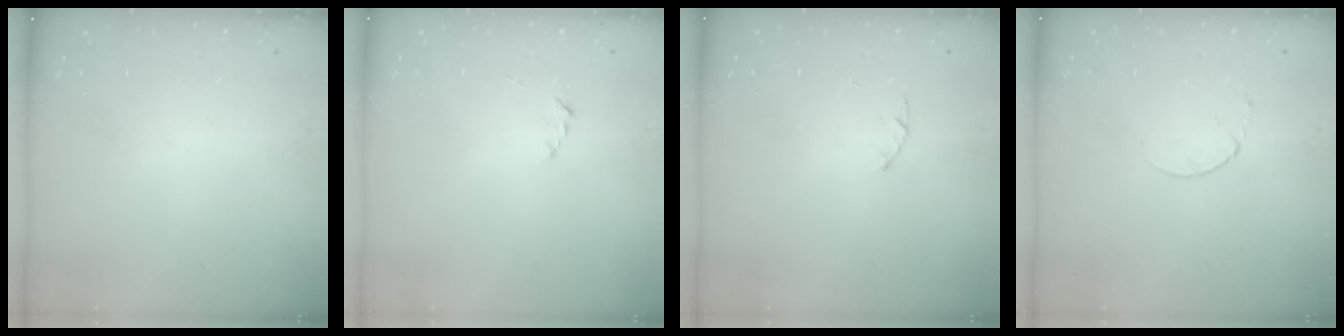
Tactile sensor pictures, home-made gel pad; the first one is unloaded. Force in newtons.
{"total": 1.9, "press": 1.9, "slide": 0.2}
{"total": 1.0, "press": 0.9, "slide": 0.3}
{"total": 2.6, "press": 2.6, "slide": 0.3}